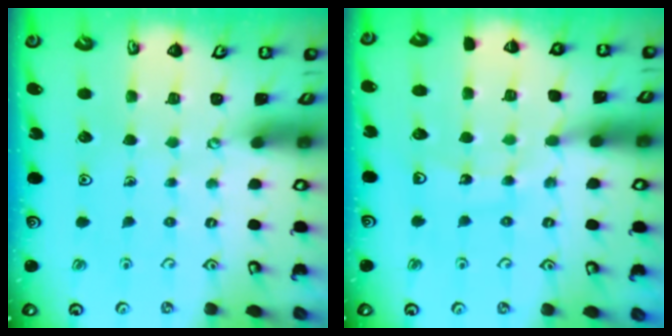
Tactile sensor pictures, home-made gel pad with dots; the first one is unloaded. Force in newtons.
{"total": 12.6, "press": 12.3, "slide": 2.6}